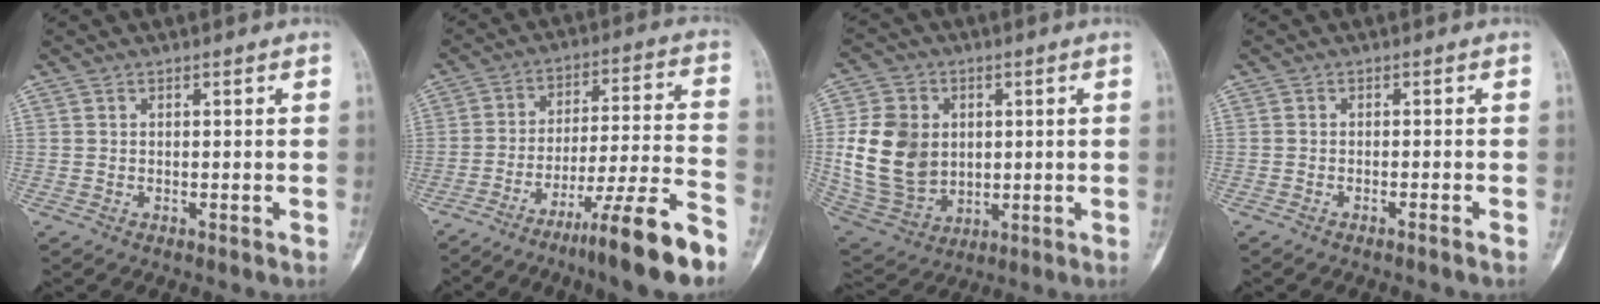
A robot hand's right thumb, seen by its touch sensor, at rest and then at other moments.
{"total": 16.8, "force": [-11.6, 0.7, 12.1], "torque": [-0.205, 0.063, -0.186]}
{"total": 15.7, "force": [1.6, 12.5, 9.4], "torque": [-0.154, -0.006, 0.047]}
{"total": 1.2, "force": [-0.9, -0.4, 0.6], "torque": [-0.014, 0.009, -0.014]}